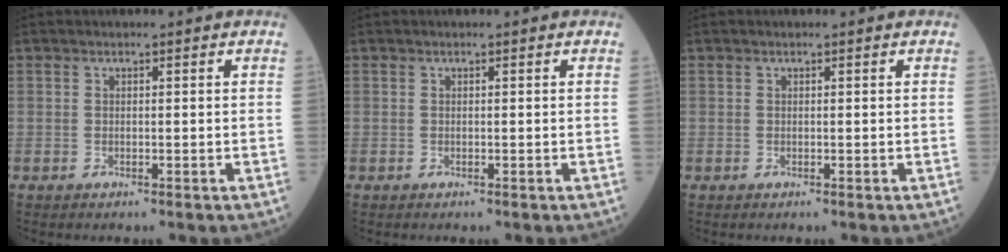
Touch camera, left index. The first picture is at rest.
{"total": 0.0}
{"total": 0.0}